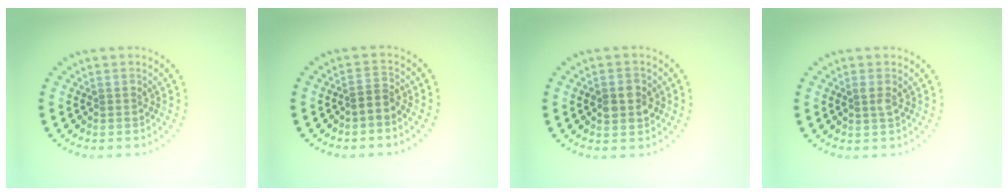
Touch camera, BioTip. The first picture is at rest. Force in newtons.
{"total": 1.0, "press": 0.7, "slide": 0.7}
{"total": 2.8, "press": 2.8, "slide": 0.1}
{"total": 0.9, "press": 0.9, "slide": 0.2}